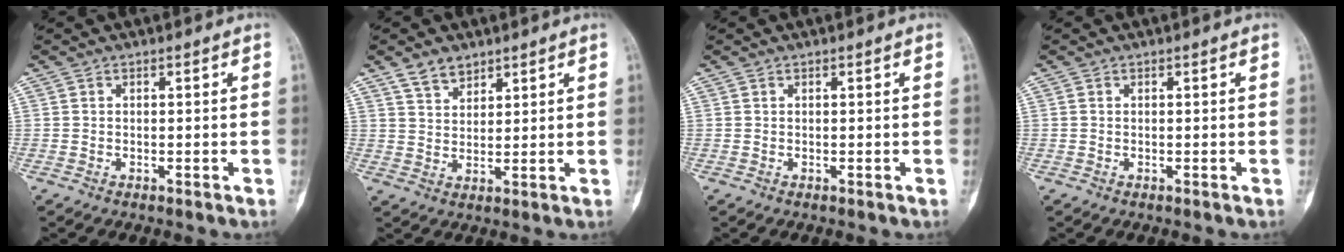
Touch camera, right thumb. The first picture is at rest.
{"total": 4.7, "force": [3.5, 2.6, 1.8], "torque": [-0.015, -0.022, 0.070]}
{"total": 0.0}
{"total": 0.0}